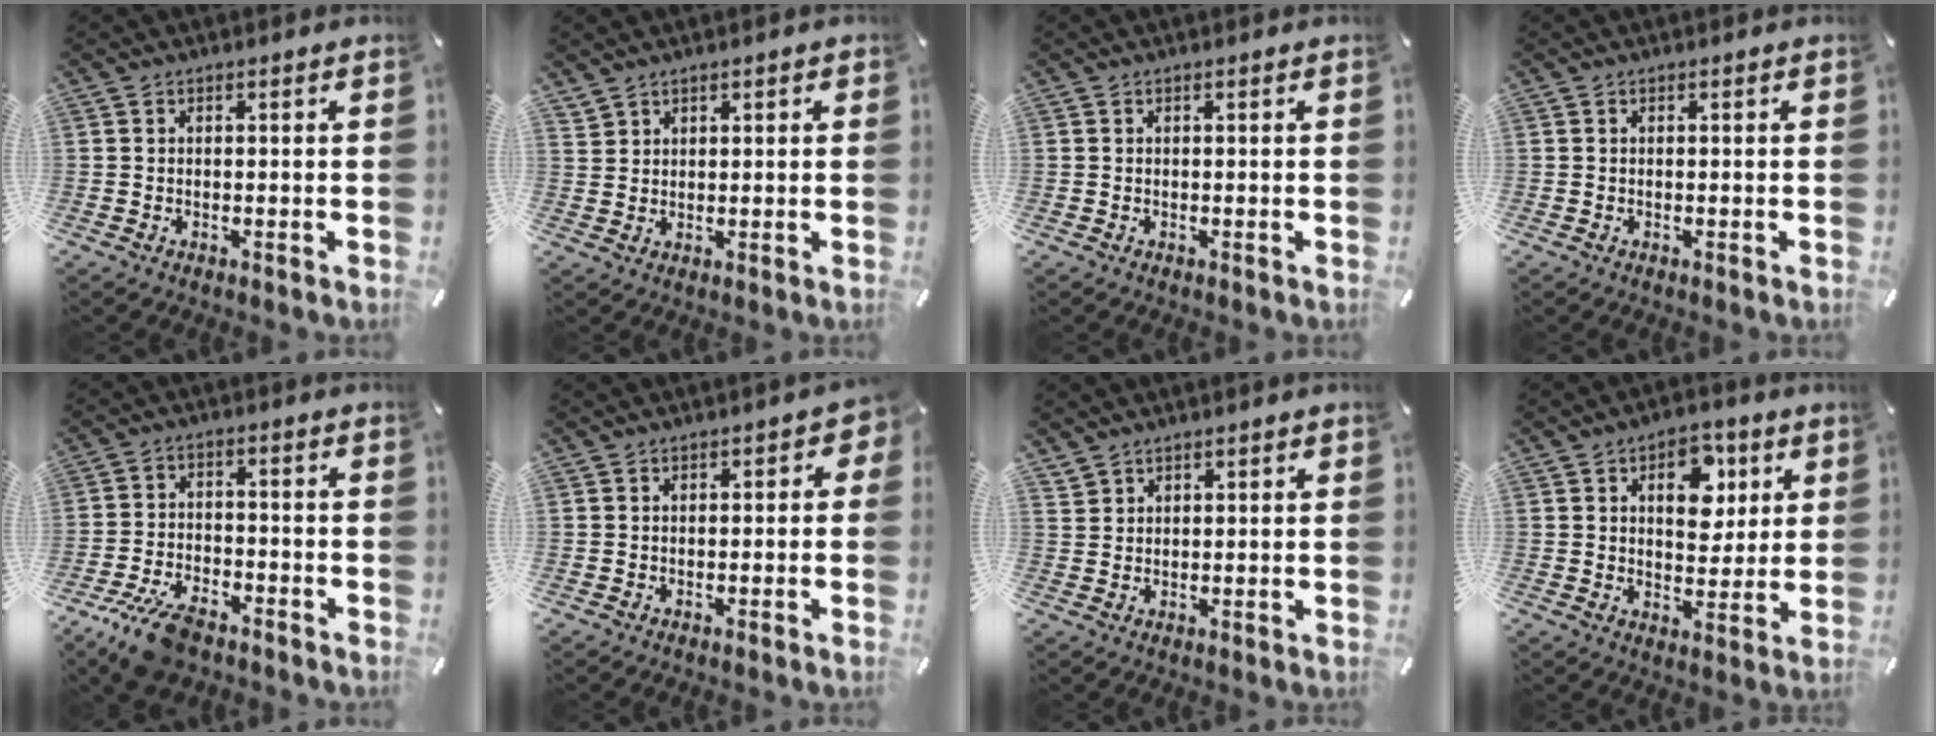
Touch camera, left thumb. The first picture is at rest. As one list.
[{"total": 2.3, "force": [1.6, 1.6, -0.1], "torque": [-0.002, 0.000, 0.031]}, {"total": 0.0}, {"total": 0.0}, {"total": 9.3, "force": [-6.5, 4.0, 5.3], "torque": [-0.110, 0.029, -0.122]}, {"total": 1.9, "force": [0.0, 1.6, 1.1], "torque": [-0.003, 0.002, -0.006]}, {"total": 2.1, "force": [1.7, 1.3, 0.0], "torque": [-0.002, -0.002, 0.034]}, {"total": 10.8, "force": [4.0, 7.3, 6.8], "torque": [-0.079, -0.008, 0.063]}]